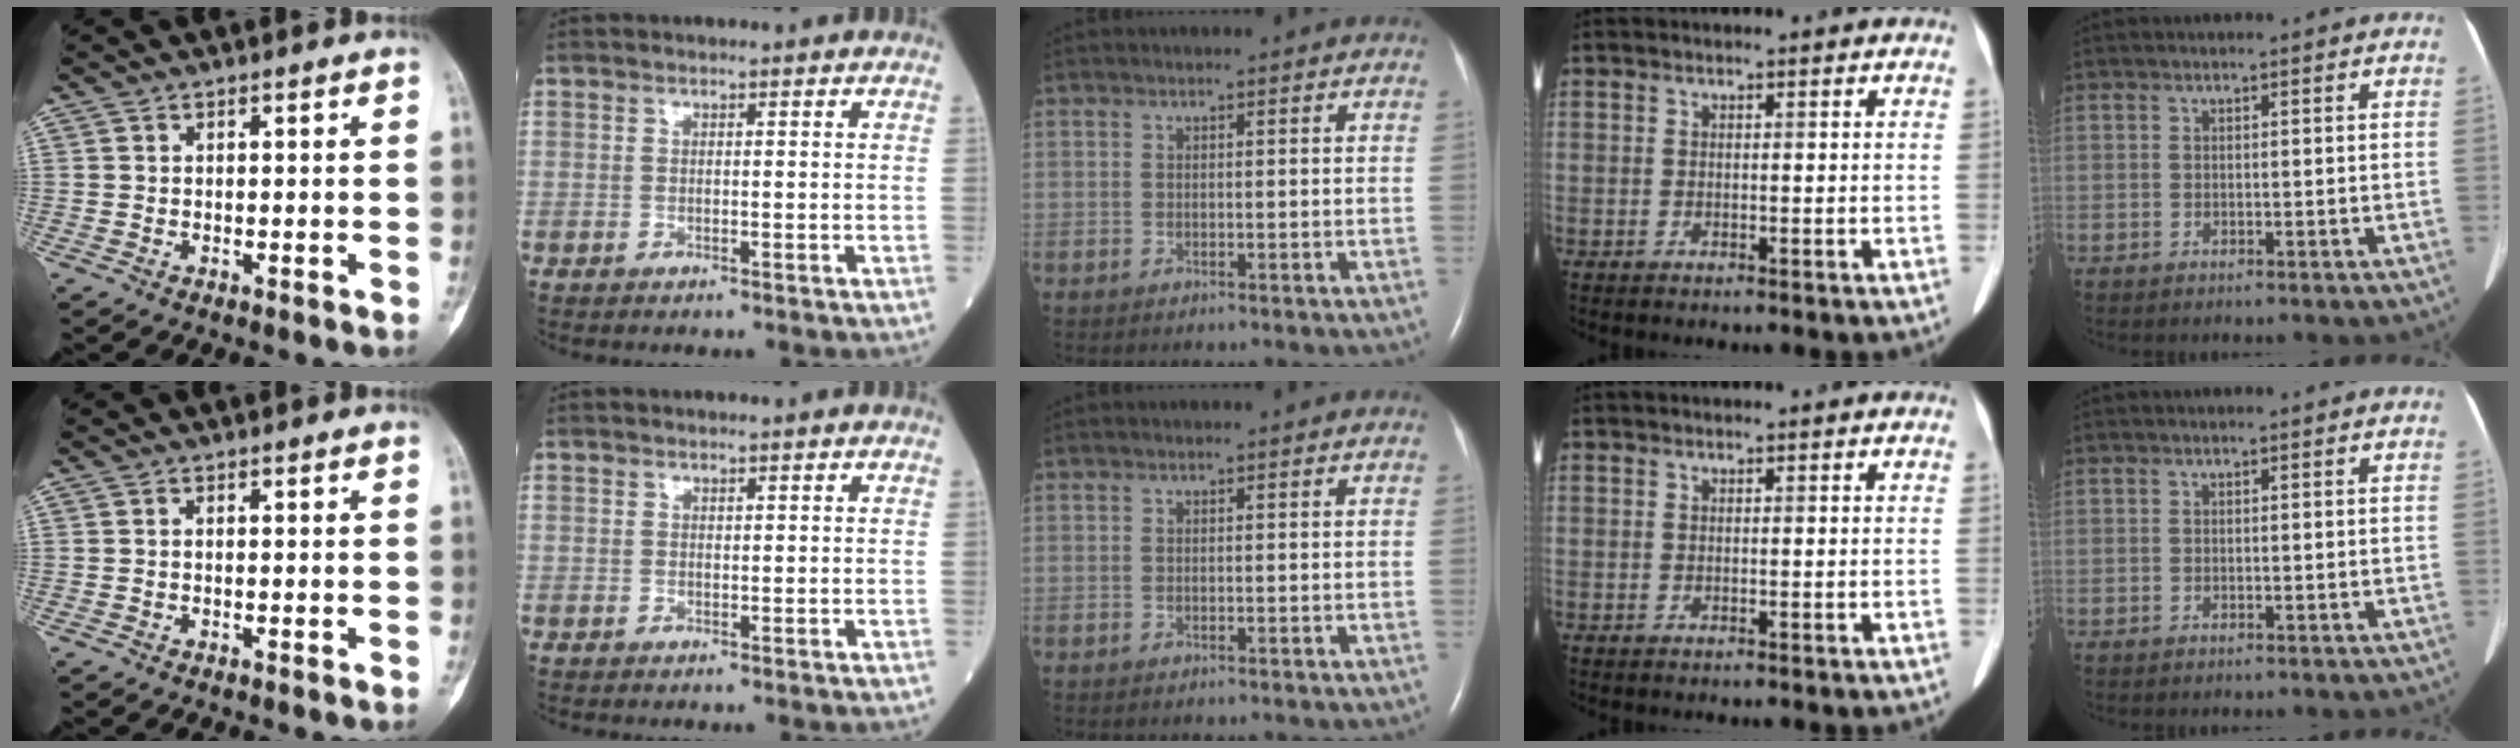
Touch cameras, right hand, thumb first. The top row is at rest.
{}